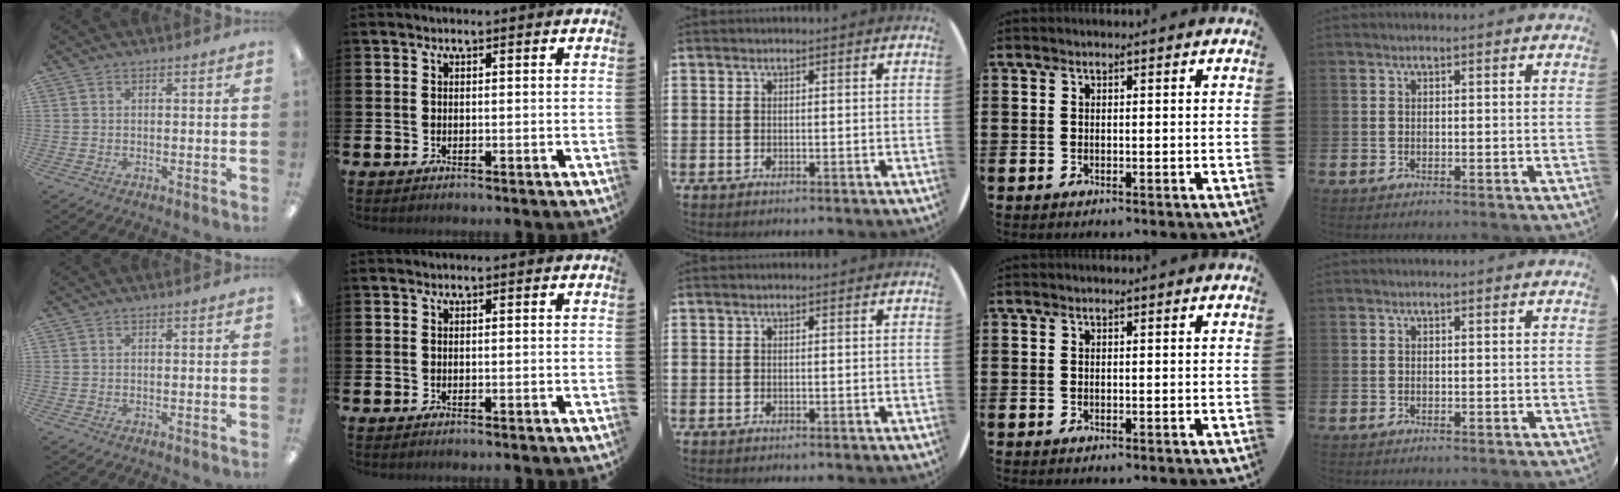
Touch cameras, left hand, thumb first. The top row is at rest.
{}